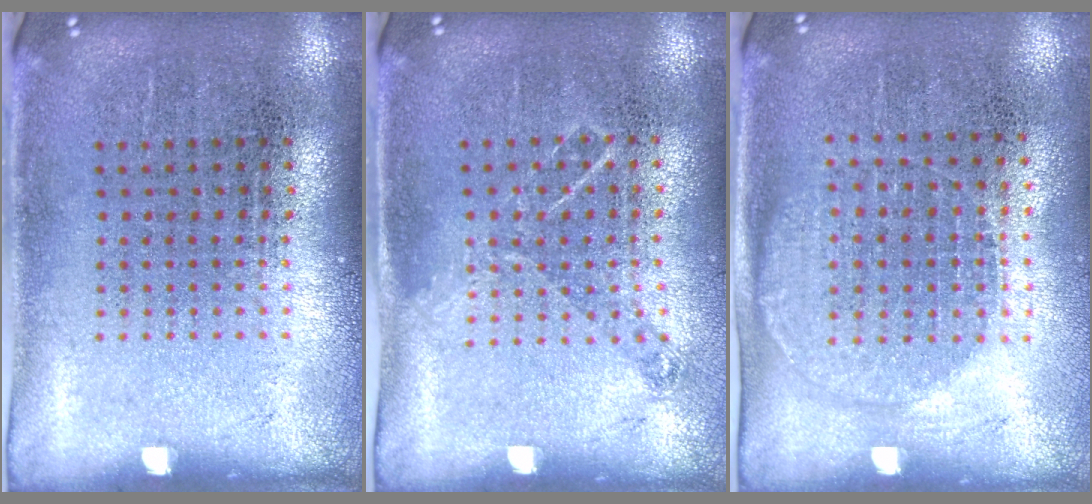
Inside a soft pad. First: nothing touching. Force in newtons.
{"total": 0.9, "press": 0.8, "slide": 0.3}
{"total": 1.1, "press": 1.0, "slide": 0.5}